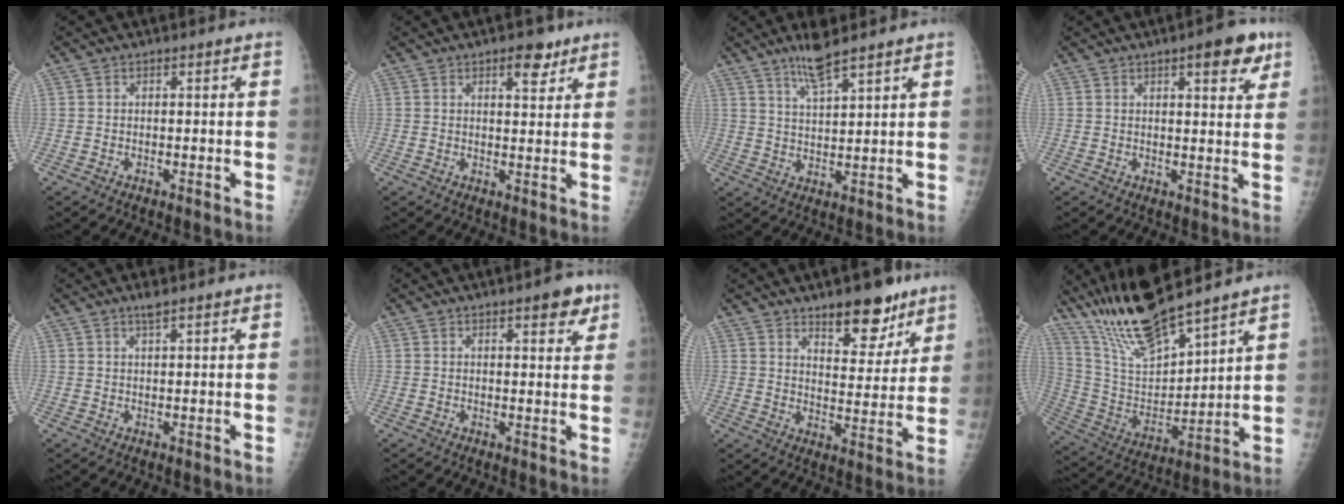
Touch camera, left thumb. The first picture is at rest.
{"total": 4.6, "force": [2.9, 2.0, 3.0], "torque": [-0.025, -0.015, 0.039]}
{"total": 6.3, "force": [4.9, 0.7, 3.9], "torque": [-0.072, -0.029, 0.093]}
{"total": 7.0, "force": [3.9, 2.3, 5.4], "torque": [-0.049, -0.014, 0.045]}
{"total": 1.9, "force": [1.4, 0.2, 1.3], "torque": [-0.022, -0.003, 0.026]}
{"total": 4.8, "force": [2.8, 1.6, 3.5], "torque": [-0.030, -0.012, 0.032]}
{"total": 11.4, "force": [8.0, 4.8, 6.5], "torque": [-0.055, -0.054, 0.123]}
{"total": 17.5, "force": [14.8, 2.7, 9.0], "torque": [-0.155, -0.071, 0.295]}